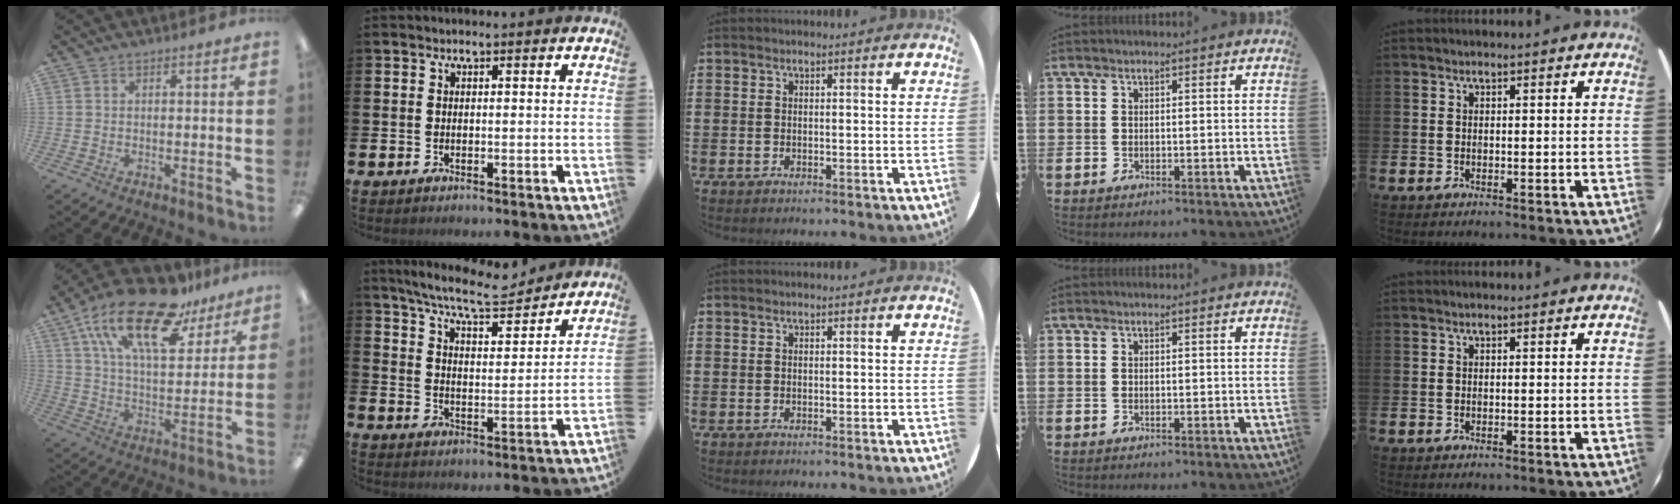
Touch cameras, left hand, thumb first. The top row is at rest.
{"thumb": {"total": 23.3, "force": [14.8, 9.9, 15.0], "torque": [-0.267, -0.077, 0.255]}, "index": {"total": 8.4, "force": [7.8, 1.2, 3.0], "torque": [-0.081, -0.044, 0.137]}}